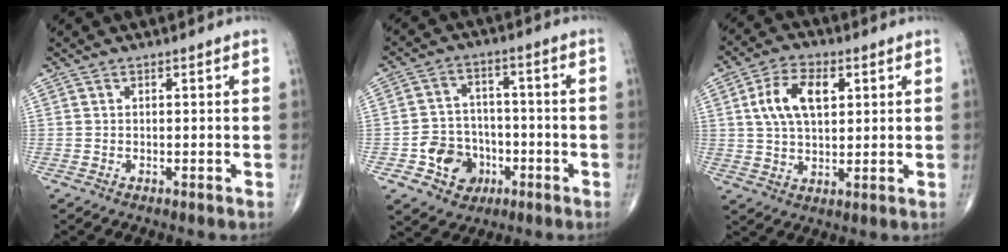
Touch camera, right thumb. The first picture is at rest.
{"total": 9.6, "force": [-3.6, 8.1, 3.8], "torque": [-0.026, 0.029, -0.056]}
{"total": 10.3, "force": [2.9, 5.9, 8.0], "torque": [-0.137, 0.002, 0.051]}